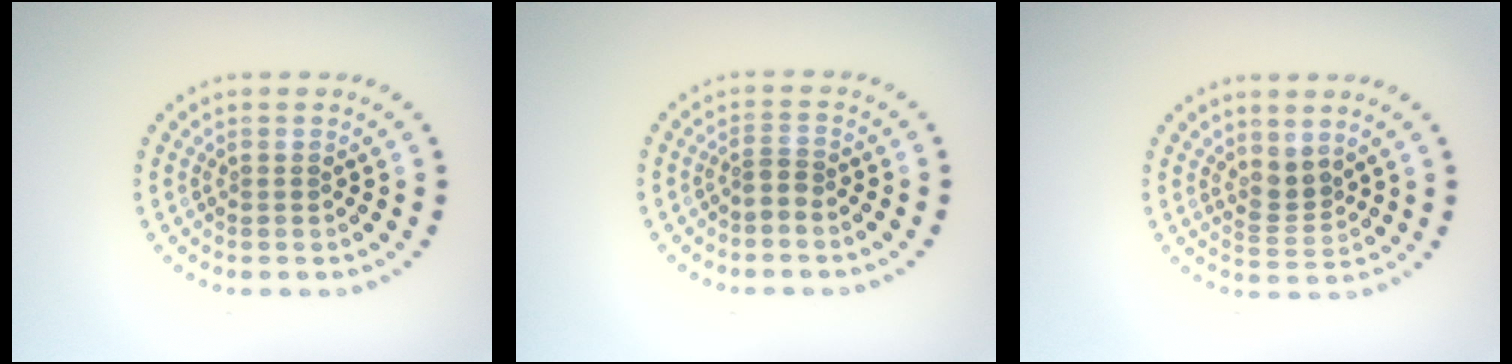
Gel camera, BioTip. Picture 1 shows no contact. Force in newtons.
{"total": 1.1, "press": 0.7, "slide": 0.9}
{"total": 2.2, "press": 1.7, "slide": 1.3}